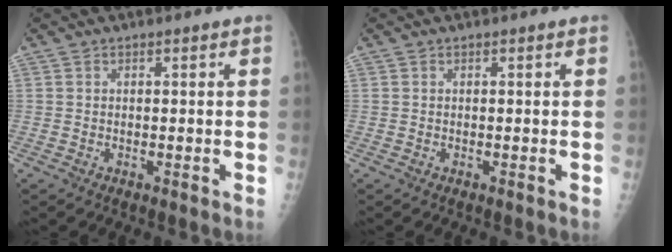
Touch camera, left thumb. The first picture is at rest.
{"total": 0.0}